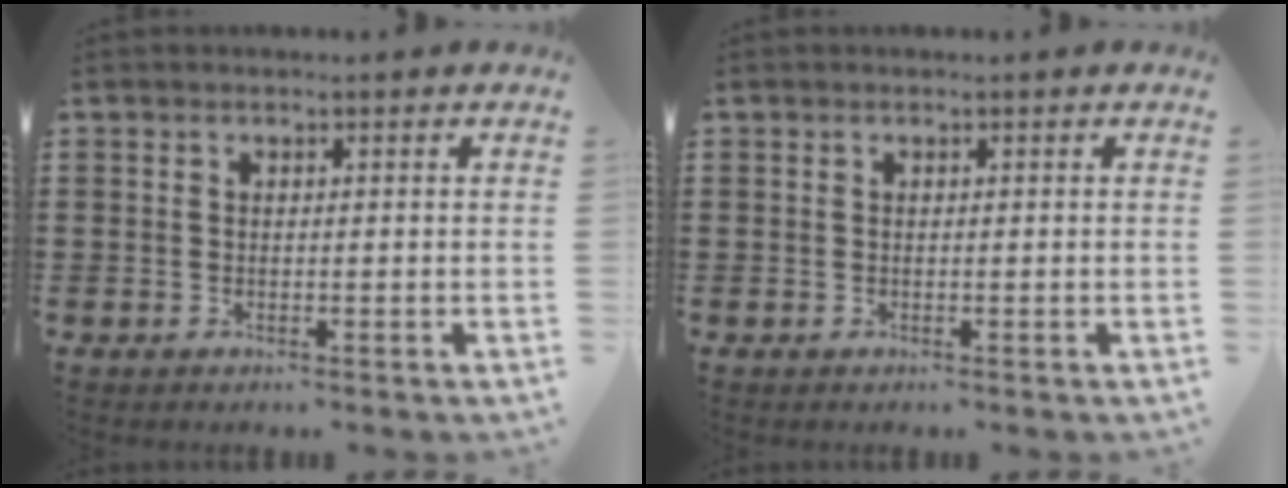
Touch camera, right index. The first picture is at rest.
{"total": 0.0}